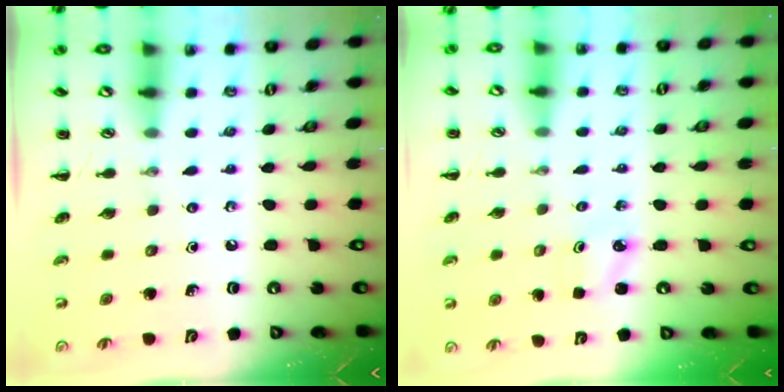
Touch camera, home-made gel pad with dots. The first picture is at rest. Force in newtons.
{"total": 1.9, "press": 1.8, "slide": 0.4}